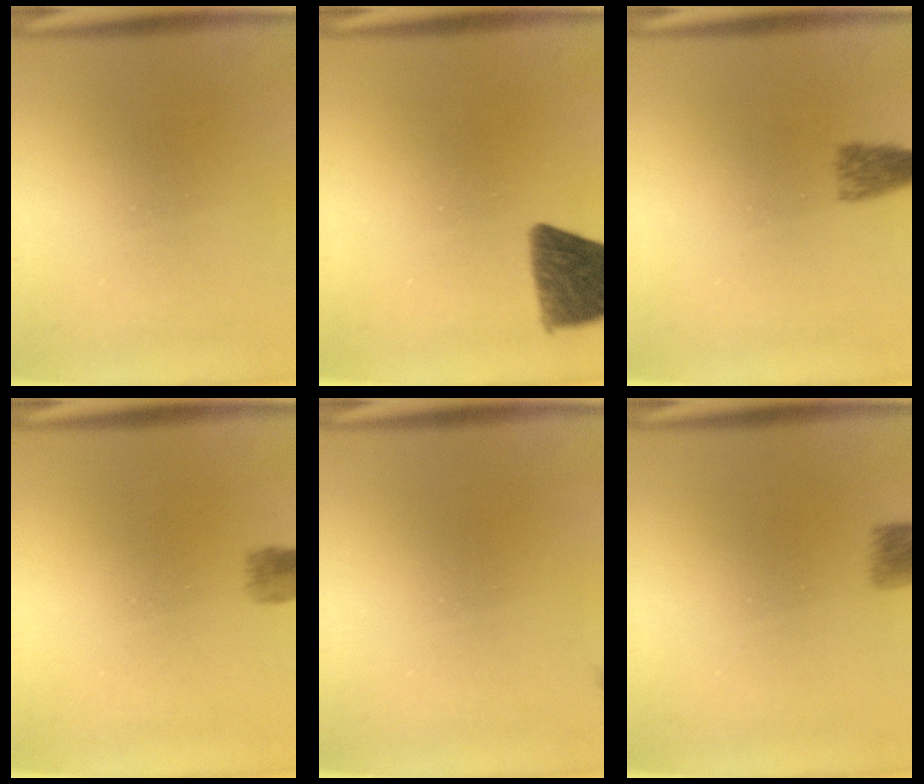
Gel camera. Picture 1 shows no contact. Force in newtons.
{"total": 10.6}
{"total": 2.7}
{"total": 1.3}
{"total": 0.9}
{"total": 3.0}